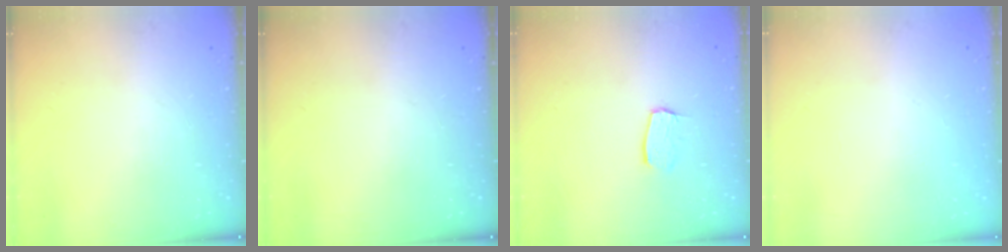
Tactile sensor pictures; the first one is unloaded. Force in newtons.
{"total": 0.0}
{"total": 6.0, "press": 6.0, "slide": 0.3}
{"total": 0.0}